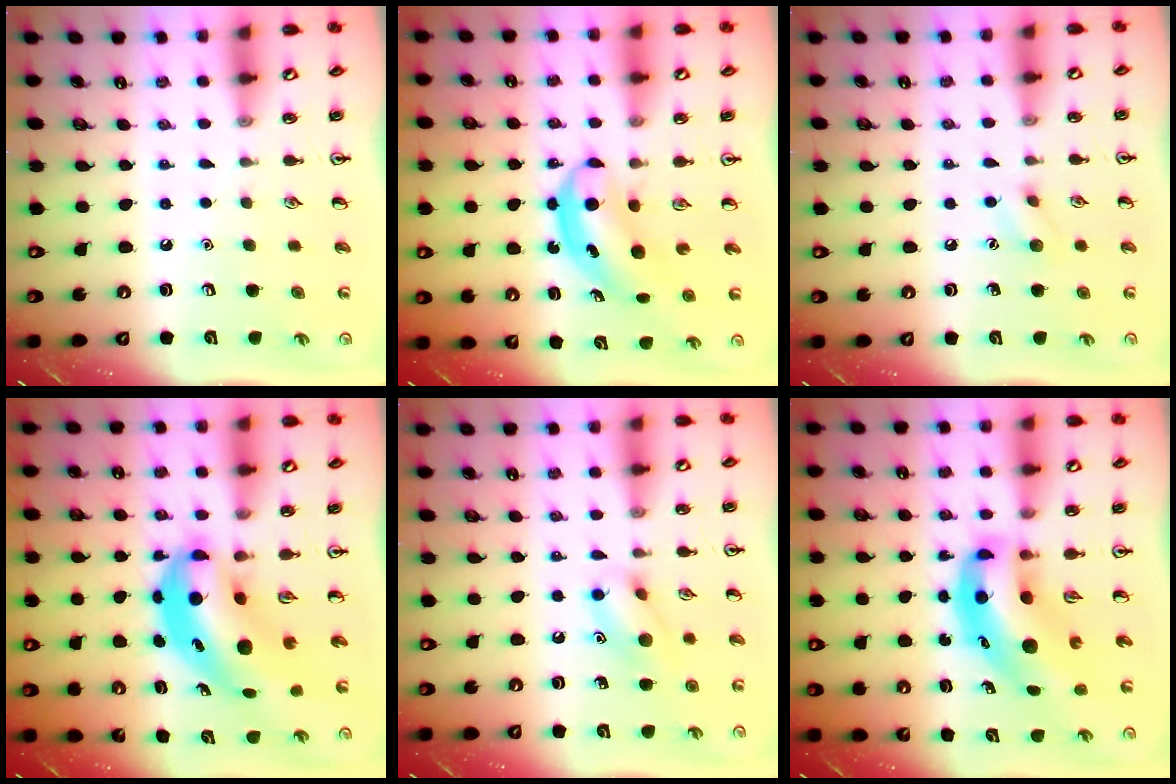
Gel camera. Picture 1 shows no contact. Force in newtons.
{"total": 5.9, "press": 5.8, "slide": 1.2}
{"total": 7.0, "press": 6.8, "slide": 1.7}
{"total": 8.2, "press": 7.9, "slide": 2.1}
{"total": 10.5, "press": 10.5, "slide": 0.7}
{"total": 10.8, "press": 10.4, "slide": 3.1}